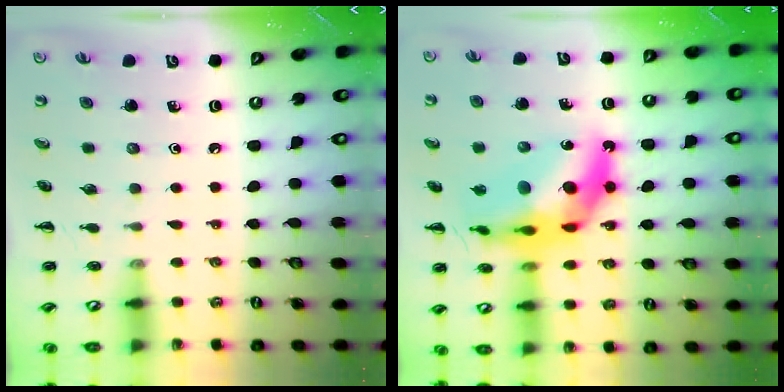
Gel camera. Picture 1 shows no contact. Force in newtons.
{"total": 17.5, "press": 16.8, "slide": 4.8}